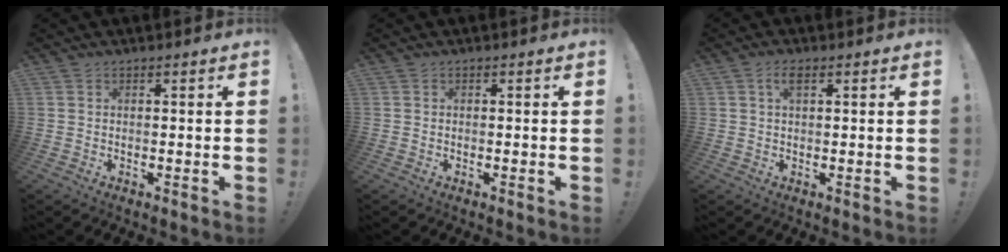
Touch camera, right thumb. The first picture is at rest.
{"total": 0.0}
{"total": 3.0, "force": [1.3, 1.3, 2.4], "torque": [-0.047, 0.005, 0.020]}